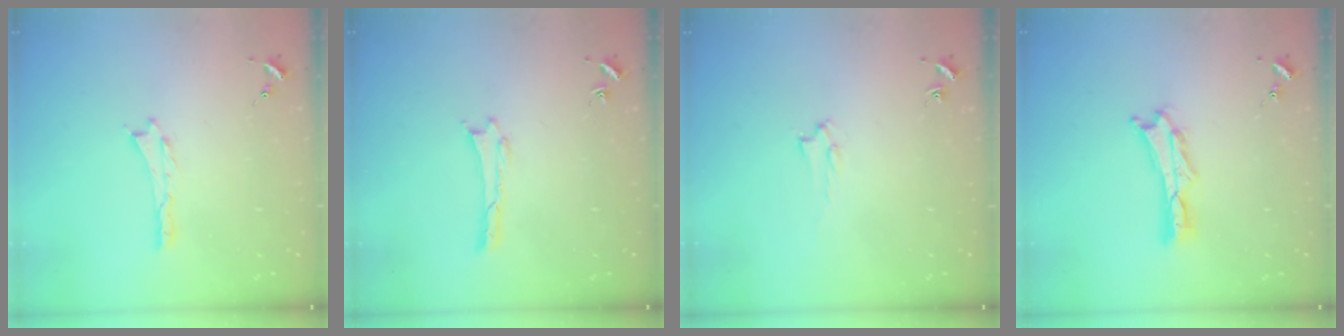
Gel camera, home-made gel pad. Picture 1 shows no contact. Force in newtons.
{"total": 0.0}
{"total": 1.4, "press": 1.4, "slide": 0.2}
{"total": 2.0, "press": 2.0, "slide": 0.3}